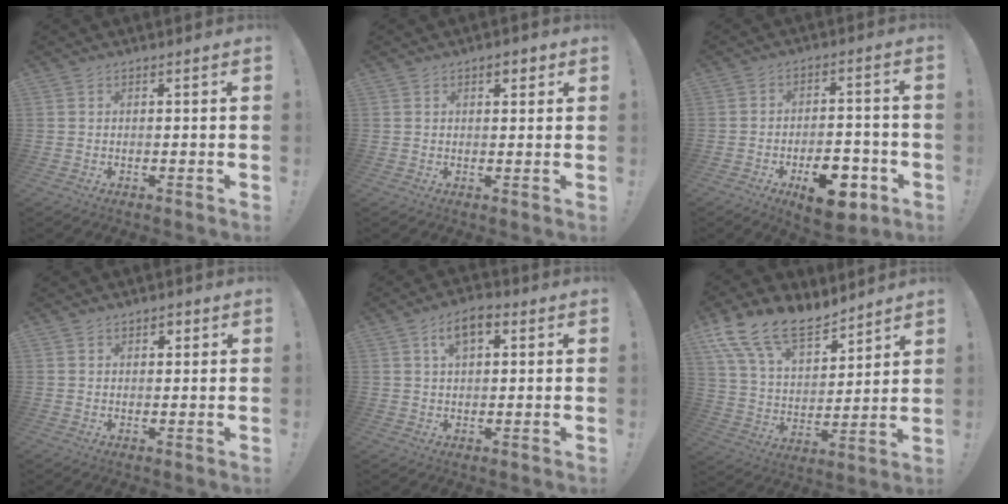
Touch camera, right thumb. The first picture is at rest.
{"total": 3.1, "force": [1.7, 1.7, 2.0], "torque": [-0.012, -0.005, 0.024]}
{"total": 12.9, "force": [-6.7, 6.7, 8.7], "torque": [-0.102, 0.048, -0.102]}
{"total": 1.8, "force": [0.8, 1.5, 0.6], "torque": [0.000, -0.002, 0.011]}
{"total": 6.9, "force": [2.7, 3.6, 5.2], "torque": [-0.080, 0.004, 0.047]}
{"total": 17.4, "force": [12.6, 8.2, 8.7], "torque": [-0.165, -0.080, 0.236]}